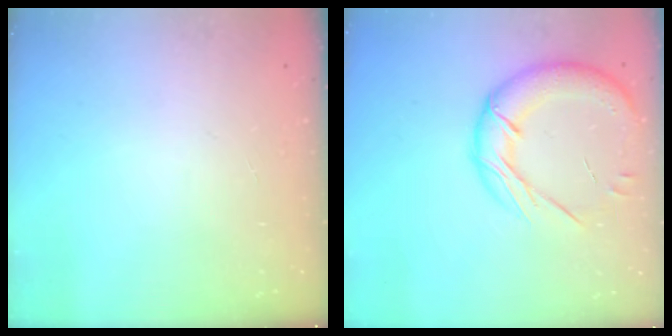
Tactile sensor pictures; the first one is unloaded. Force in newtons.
{"total": 18.5, "press": 18.2, "slide": 3.0}